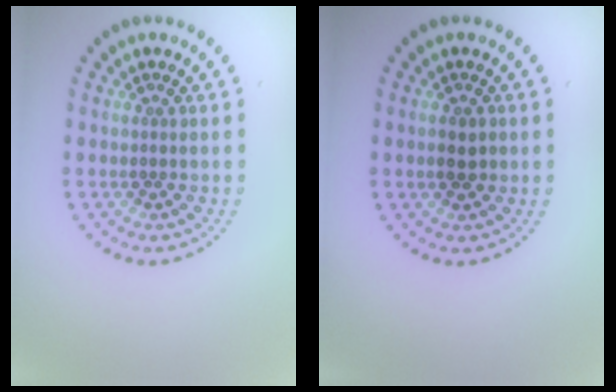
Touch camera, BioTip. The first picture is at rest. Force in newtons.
{"total": 1.6, "press": 1.6, "slide": 0.1}